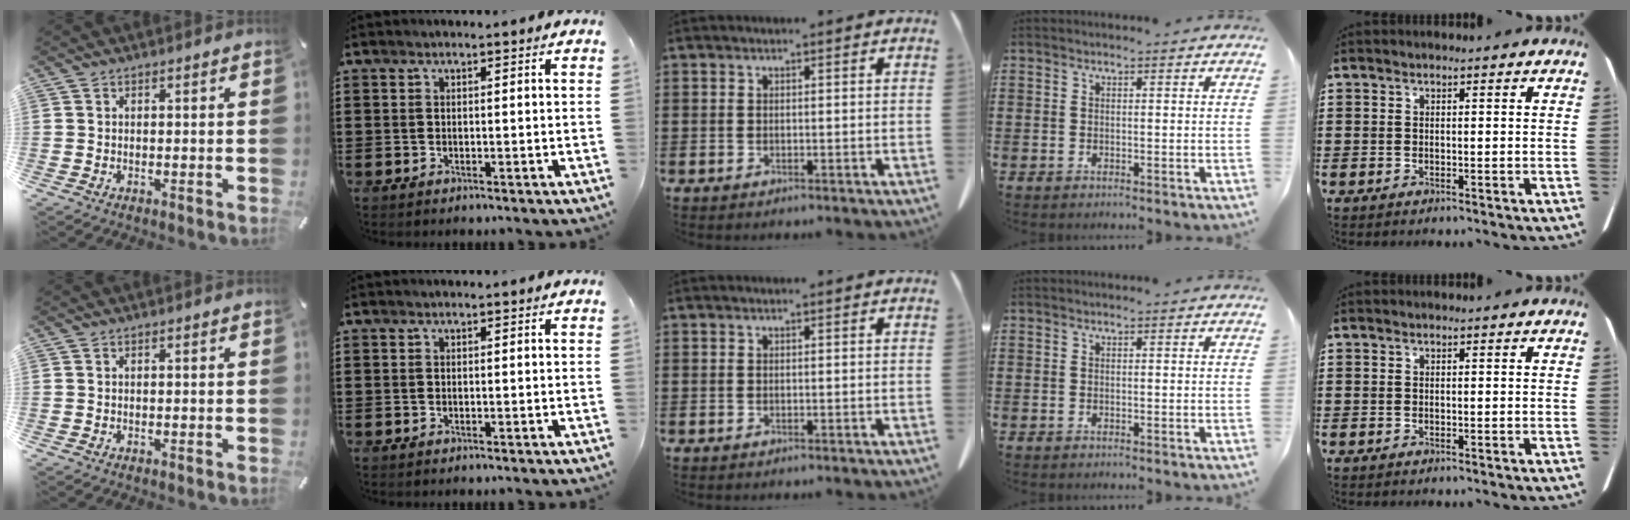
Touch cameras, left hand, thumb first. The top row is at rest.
{}